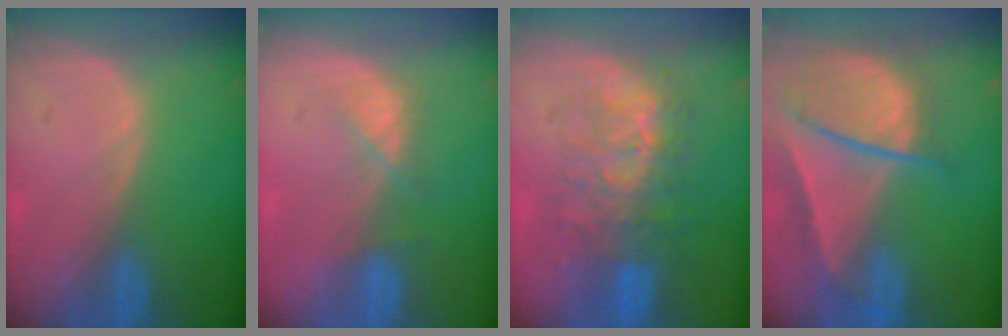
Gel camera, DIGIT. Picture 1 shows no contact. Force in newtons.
{"total": 2.9, "press": 2.9, "slide": 0.7}
{"total": 9.4, "press": 8.7, "slide": 3.4}
{"total": 9.5, "press": 8.2, "slide": 4.8}